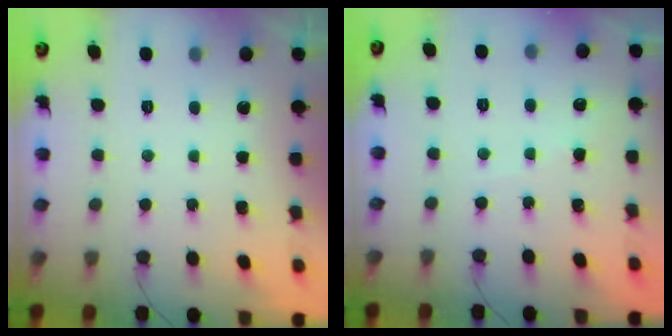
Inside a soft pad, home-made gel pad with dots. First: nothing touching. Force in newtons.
{"total": 2.7, "press": 2.6, "slide": 0.4}